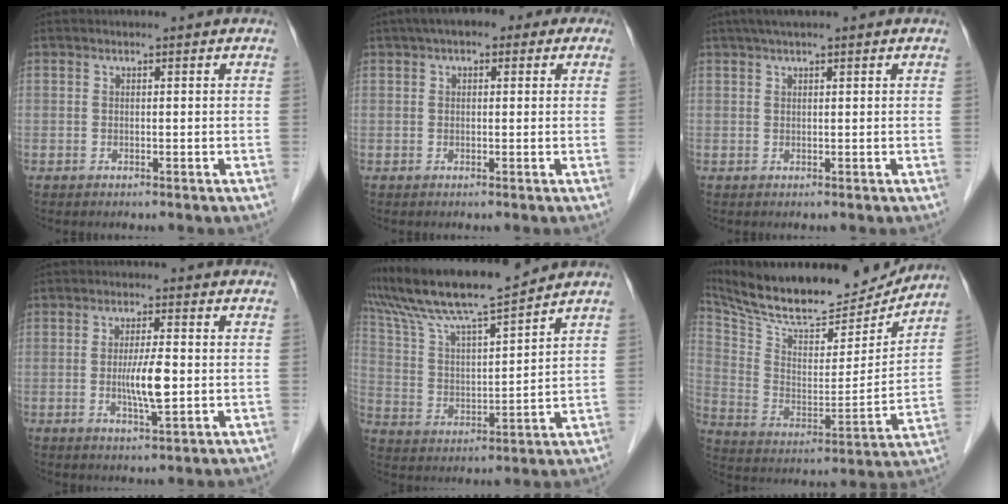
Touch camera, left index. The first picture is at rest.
{"total": 6.5, "force": [3.7, 3.2, 4.3], "torque": [-0.059, 0.046, 0.047]}
{"total": 3.5, "force": [2.6, 0.3, 2.2], "torque": [-0.038, 0.027, 0.046]}
{"total": 5.3, "force": [-0.5, 0.5, 5.2], "torque": [-0.102, -0.009, -0.009]}
{"total": 13.3, "force": [12.2, -0.6, 5.3], "torque": [-0.112, 0.008, 0.226]}
{"total": 21.9, "force": [20.0, 4.7, 7.8], "torque": [-0.148, -0.011, 0.317]}